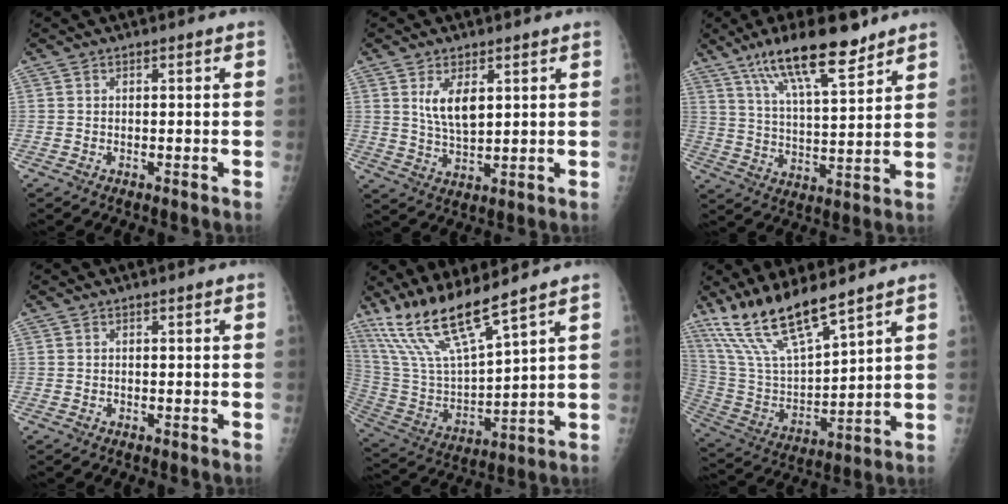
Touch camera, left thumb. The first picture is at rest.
{"total": 6.3, "force": [2.3, 2.9, 5.0], "torque": [-0.085, -0.018, 0.054]}
{"total": 15.0, "force": [10.4, 3.7, 10.2], "torque": [-0.161, -0.049, 0.187]}
{"total": 0.0}
{"total": 14.5, "force": [11.5, 1.5, 8.8], "torque": [-0.175, -0.059, 0.244]}
{"total": 15.8, "force": [12.3, 3.3, 9.3], "torque": [-0.171, -0.060, 0.255]}